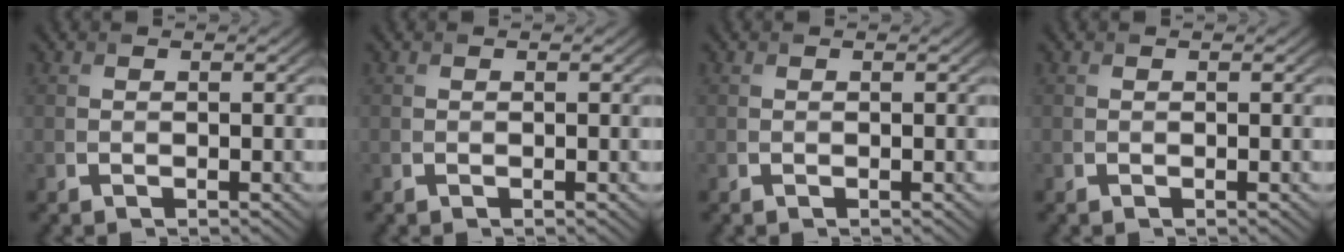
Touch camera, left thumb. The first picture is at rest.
{"total": 0.0}
{"total": 0.0}
{"total": 0.0}